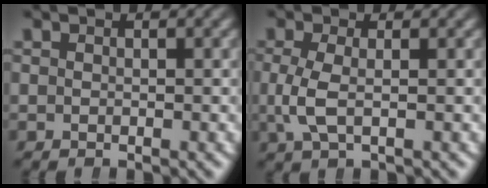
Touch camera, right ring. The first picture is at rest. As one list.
[{"total": 2.6, "force": [-0.2, 1.0, 2.3], "torque": [-0.073, -0.017, 0.006]}]